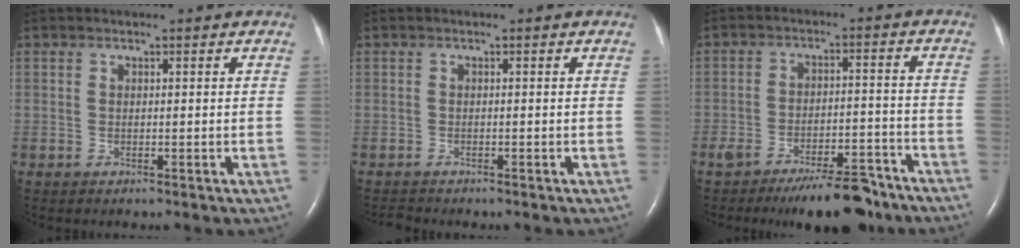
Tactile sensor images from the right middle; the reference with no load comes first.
{"total": 0.9, "force": [-0.9, 0.0, -0.1], "torque": [-0.006, -0.006, -0.013]}
{"total": 10.3, "force": [-8.5, 2.6, 5.3], "torque": [-0.068, 0.003, -0.132]}